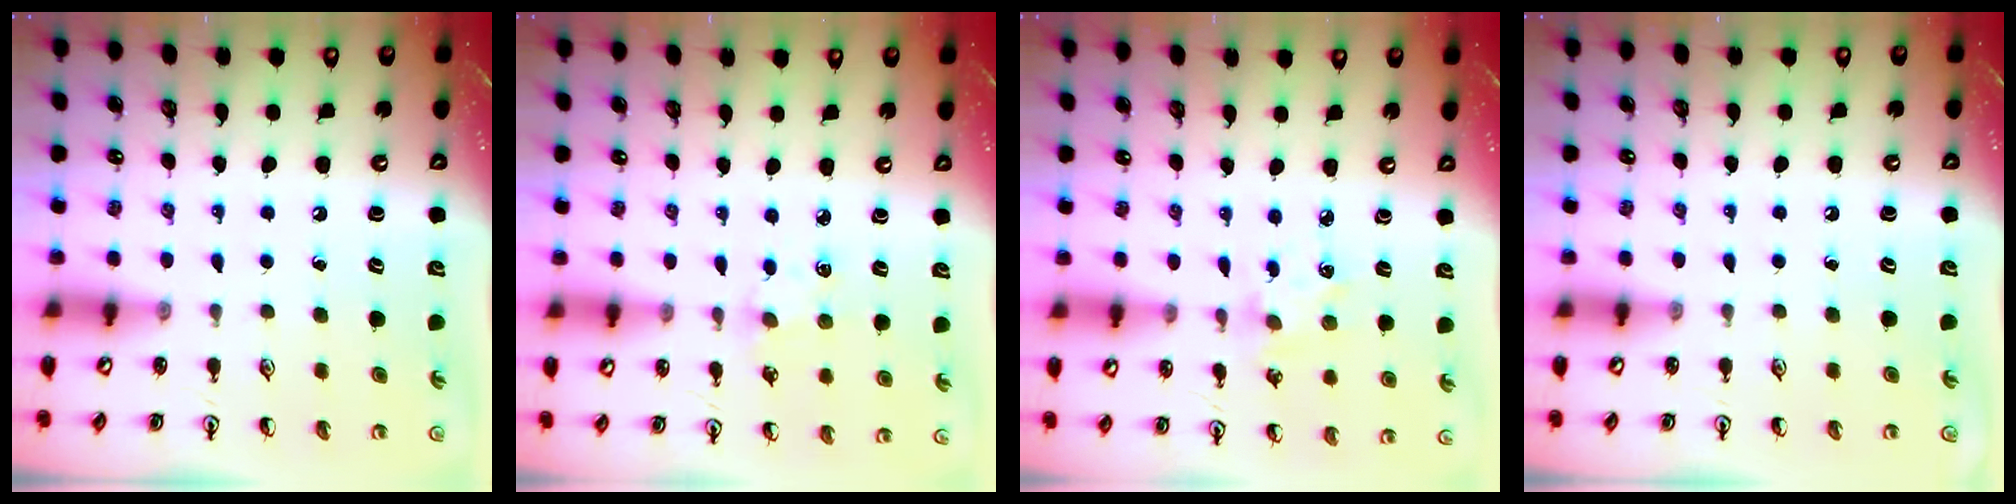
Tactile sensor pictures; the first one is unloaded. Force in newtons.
{"total": 4.0, "press": 3.9, "slide": 0.5}
{"total": 2.6, "press": 2.5, "slide": 0.5}
{"total": 0.0}